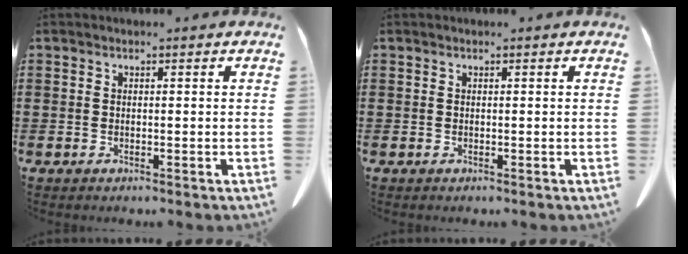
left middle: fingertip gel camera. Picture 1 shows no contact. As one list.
[{"total": 0.0}]